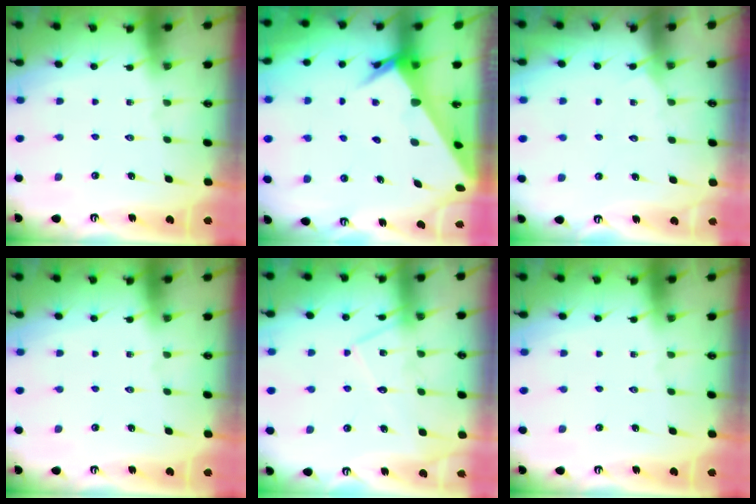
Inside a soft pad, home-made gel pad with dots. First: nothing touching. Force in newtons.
{"total": 5.1, "press": 5.1, "slide": 0.3}
{"total": 3.6, "press": 3.6, "slide": 0.4}
{"total": 0.0}
{"total": 11.7, "press": 11.7, "slide": 0.8}
{"total": 0.0}